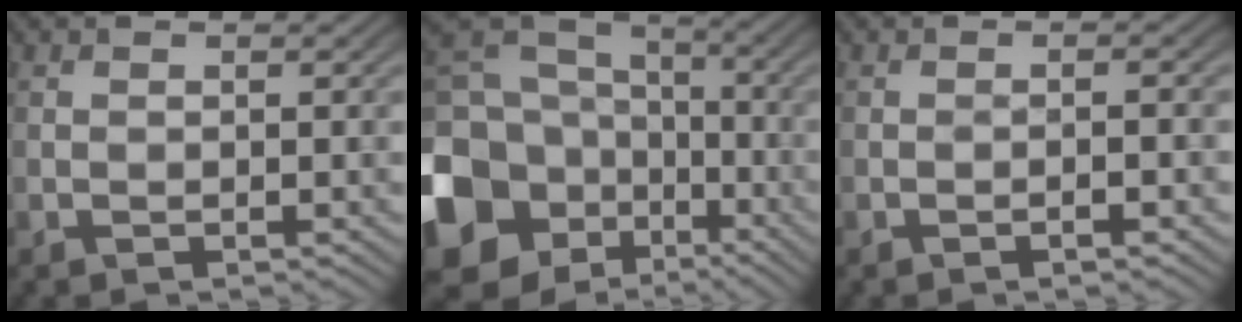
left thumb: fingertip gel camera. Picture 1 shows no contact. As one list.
[{"total": 17.4, "force": [-6.2, 13.7, 8.7], "torque": [-0.254, -0.034, -0.123]}, {"total": 1.6, "force": [-0.8, 0.1, 1.3], "torque": [-0.021, 0.006, -0.014]}]